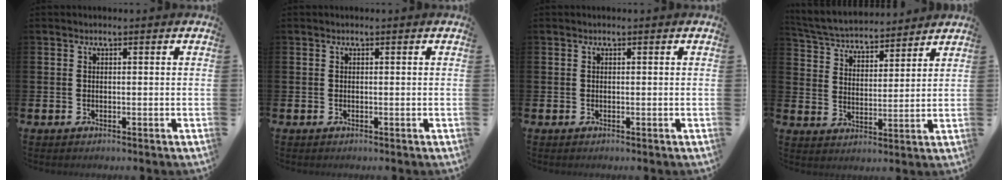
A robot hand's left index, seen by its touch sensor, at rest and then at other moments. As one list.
[{"total": 0.0}, {"total": 0.0}, {"total": 4.8, "force": [4.7, 1.0, 0.4], "torque": [-0.036, -0.036, 0.078]}]